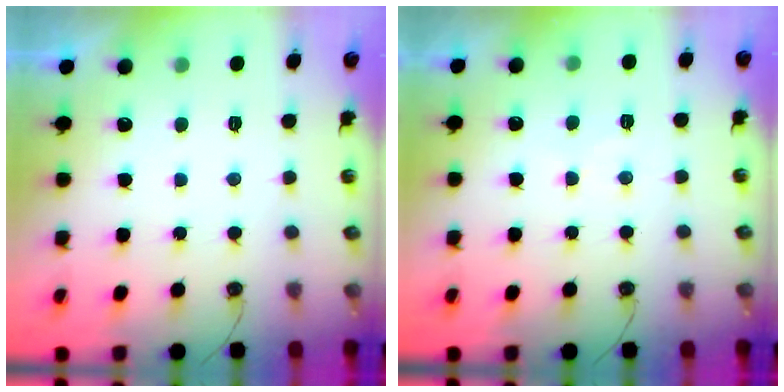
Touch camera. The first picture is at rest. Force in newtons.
{"total": 6.1, "press": 6.0, "slide": 1.0}